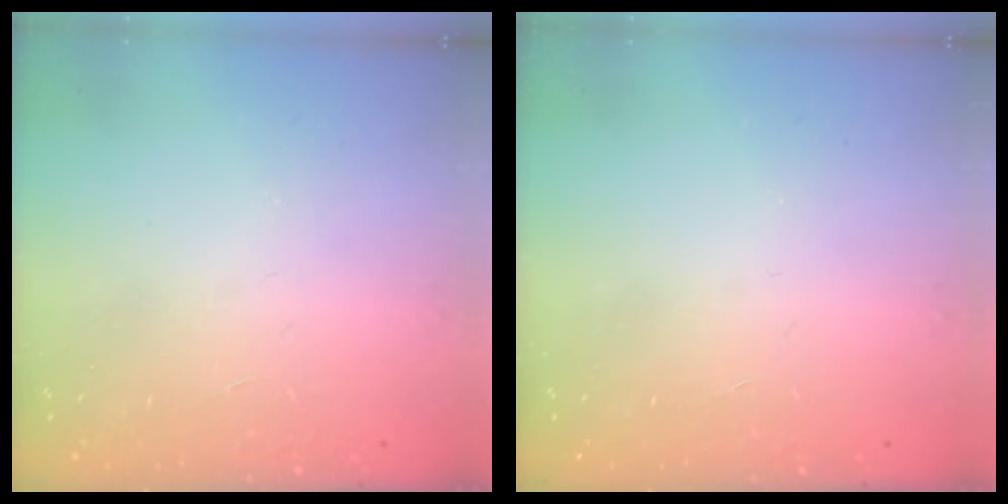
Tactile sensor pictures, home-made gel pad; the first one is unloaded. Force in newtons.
{"total": 0.0}